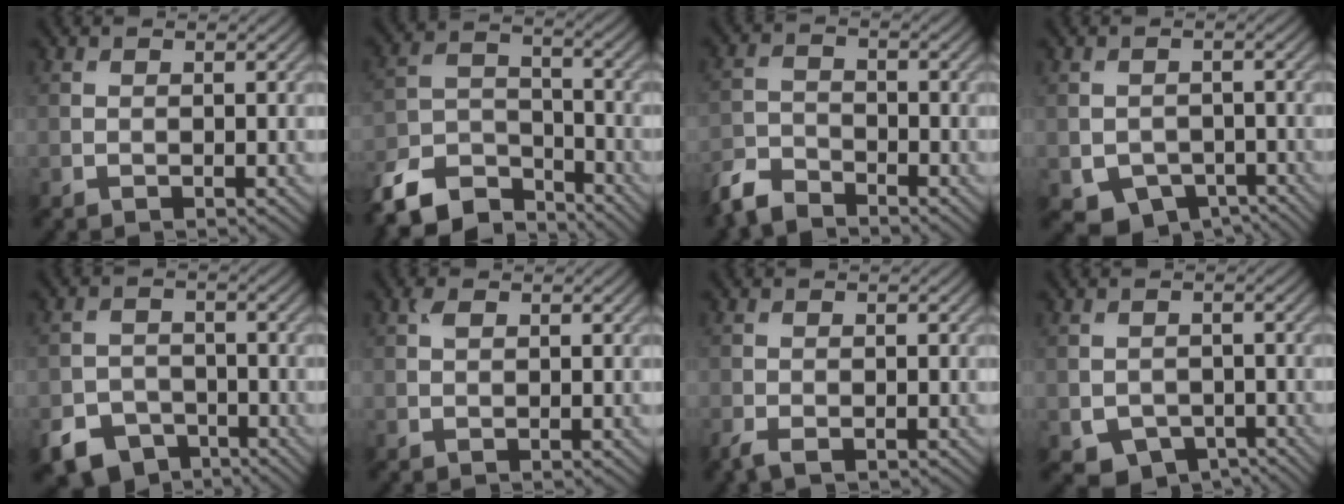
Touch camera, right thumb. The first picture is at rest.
{"total": 11.6, "force": [-9.5, 4.8, 4.7], "torque": [-0.106, -0.012, -0.177]}
{"total": 4.7, "force": [-4.2, 1.4, 1.4], "torque": [-0.033, -0.009, -0.099]}
{"total": 5.0, "force": [-2.7, 3.5, 2.2], "torque": [-0.045, -0.022, -0.038]}
{"total": 6.2, "force": [-4.5, 3.8, 2.1], "torque": [-0.040, -0.013, -0.083]}
{"total": 1.1, "force": [0.5, 0.6, 0.8], "torque": [-0.019, 0.002, 0.009]}
{"total": 1.9, "force": [-1.3, 0.8, 1.2], "torque": [-0.030, -0.007, -0.027]}
{"total": 4.0, "force": [-2.3, 2.8, 1.7], "torque": [-0.035, -0.017, -0.035]}